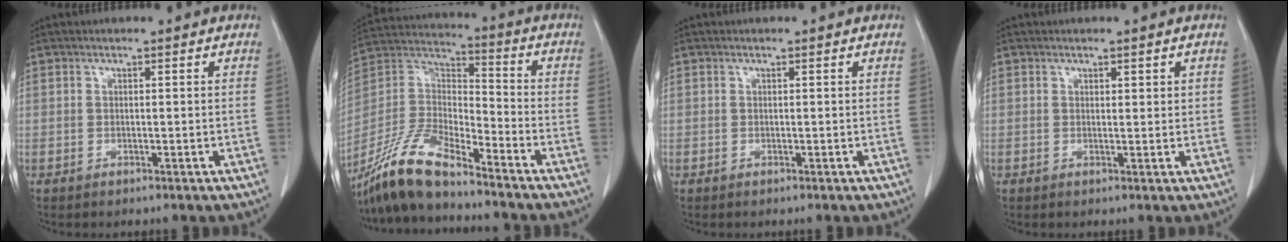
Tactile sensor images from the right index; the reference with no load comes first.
{"total": 13.2, "force": [-11.1, 2.9, 6.6], "torque": [-0.137, 0.010, -0.215]}
{"total": 0.0}
{"total": 1.5, "force": [0.7, 0.7, 1.2], "torque": [-0.014, -0.001, 0.010]}